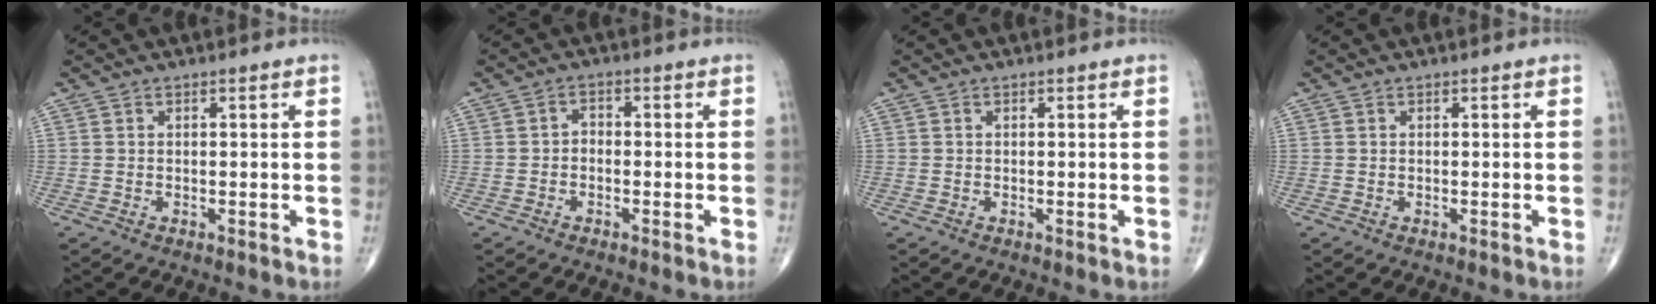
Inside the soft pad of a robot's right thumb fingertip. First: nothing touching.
{"total": 1.9, "force": [-0.6, 1.4, 1.1], "torque": [-0.010, 0.010, -0.016]}
{"total": 0.0}
{"total": 0.0}